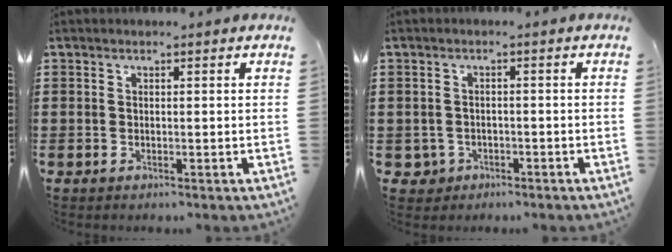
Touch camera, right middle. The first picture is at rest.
{"total": 1.7, "force": [-1.1, 1.3, 0.3], "torque": [-0.013, 0.000, -0.027]}